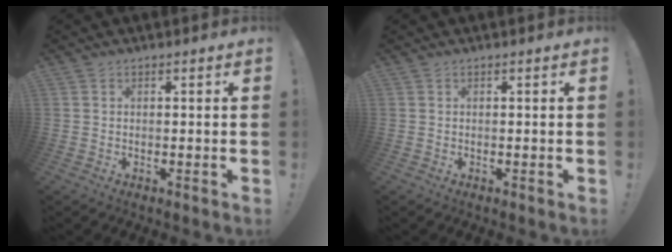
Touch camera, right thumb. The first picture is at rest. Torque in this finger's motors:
{"motor_torque": [-0.02, -0.01, -0.13, 0.12, 0.01]}